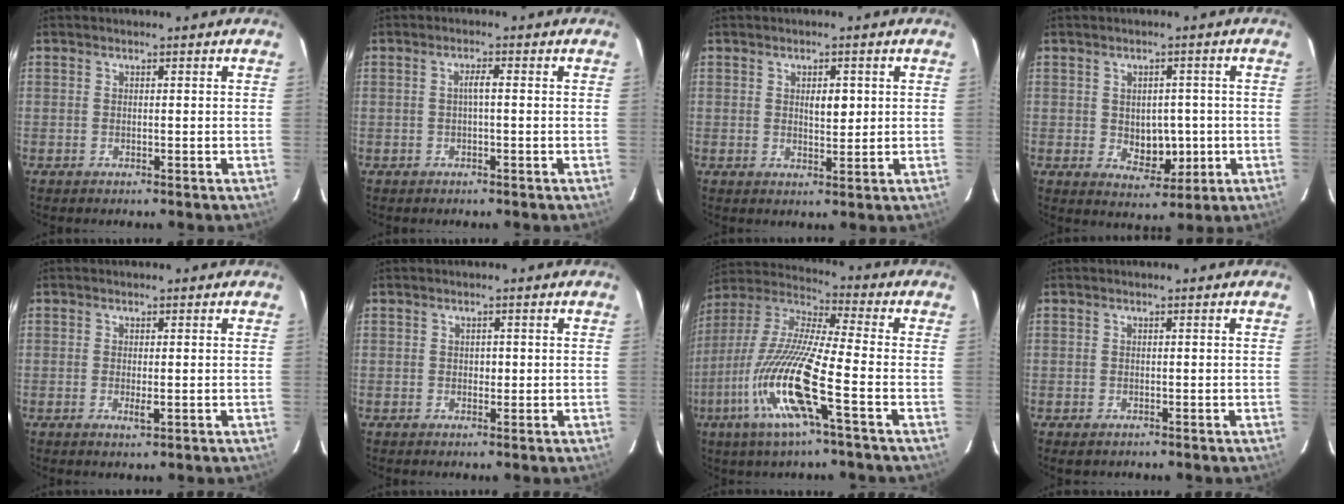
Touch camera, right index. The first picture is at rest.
{"total": 1.7, "force": [0.0, 0.1, 1.7], "torque": [-0.032, 0.004, 0.000]}
{"total": 3.0, "force": [0.8, 1.3, 2.6], "torque": [-0.041, -0.002, 0.014]}
{"total": 5.8, "force": [-0.4, 3.9, 4.3], "torque": [-0.052, -0.001, 0.006]}
{"total": 1.4, "force": [-0.3, 0.3, 1.3], "torque": [-0.024, -0.005, -0.003]}
{"total": 1.1, "force": [0.0, 0.8, 0.7], "torque": [-0.010, 0.002, 0.001]}
{"total": 16.4, "force": [-6.0, 0.8, 15.2], "torque": [-0.327, -0.014, -0.121]}
{"total": 0.9, "force": [-0.5, 0.6, 0.5], "torque": [-0.011, -0.001, 0.000]}